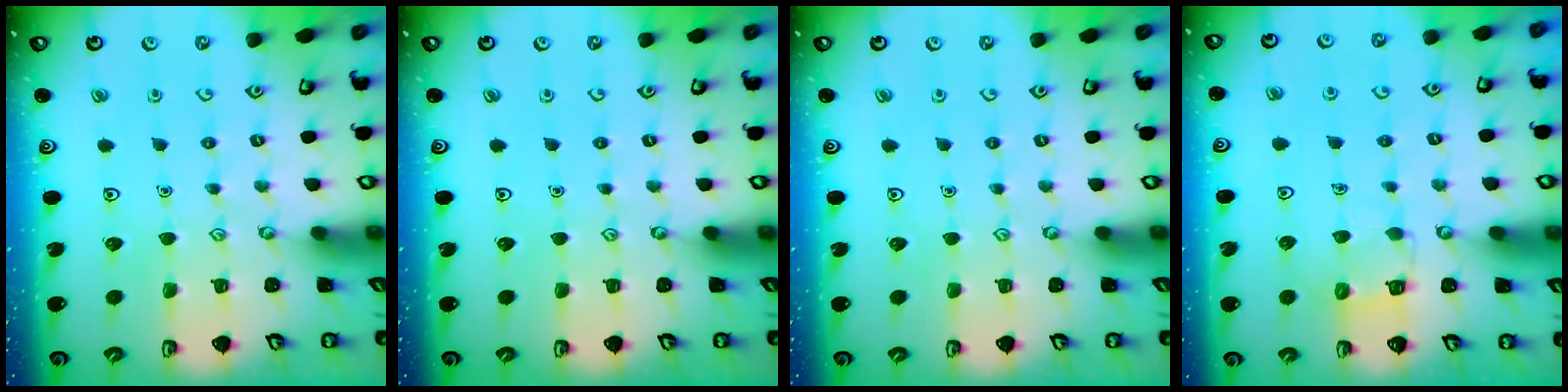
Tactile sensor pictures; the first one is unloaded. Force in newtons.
{"total": 0.0}
{"total": 0.0}
{"total": 4.8, "press": 4.8, "slide": 0.5}